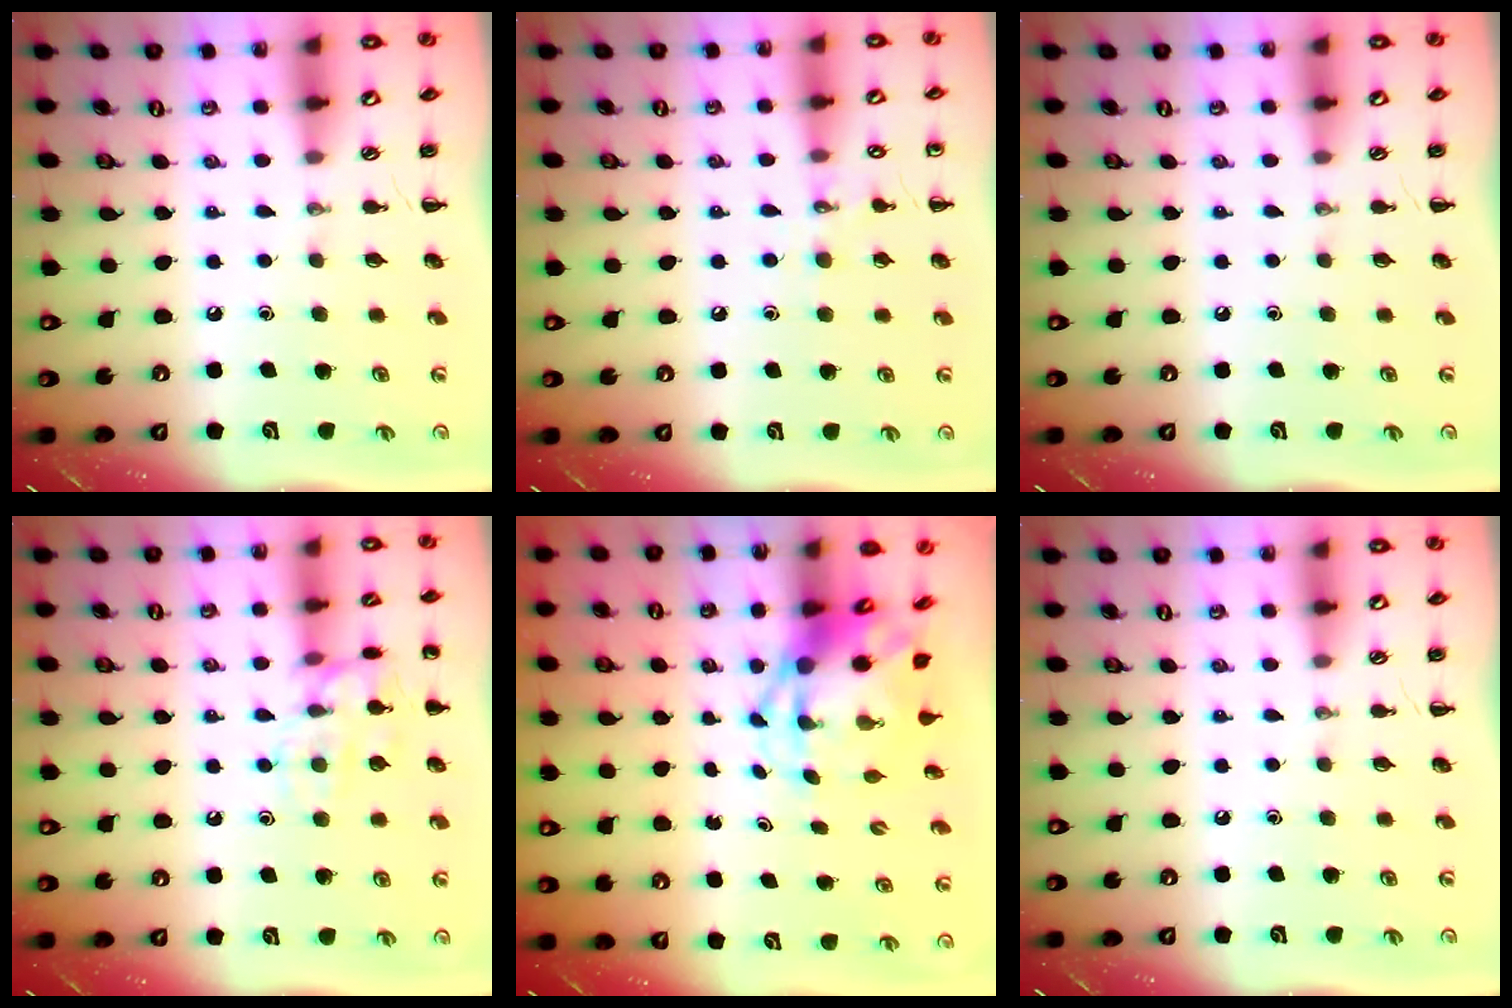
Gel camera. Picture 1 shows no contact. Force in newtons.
{"total": 7.3, "press": 7.2, "slide": 1.5}
{"total": 0.0}
{"total": 11.4, "press": 11.4, "slide": 0.8}
{"total": 4.5, "press": 4.3, "slide": 1.2}
{"total": 0.0}